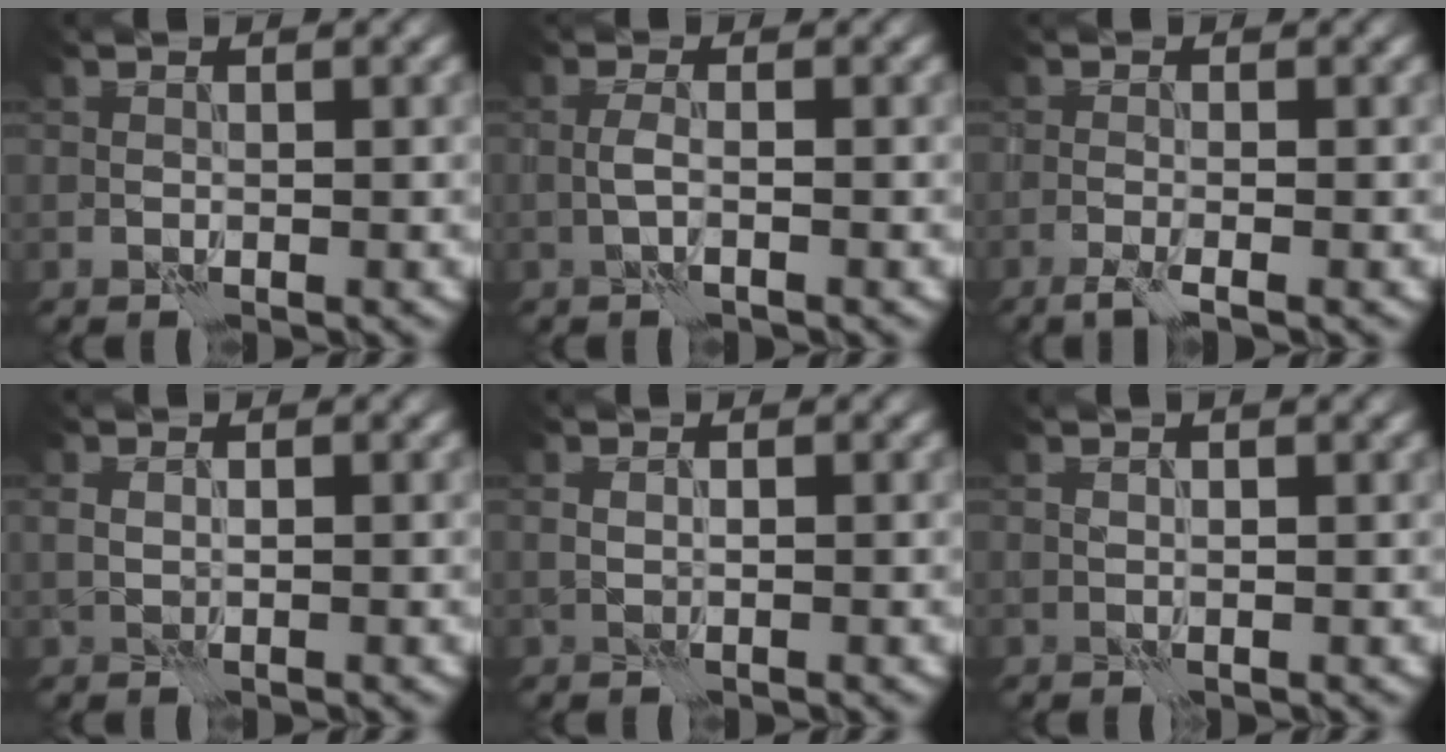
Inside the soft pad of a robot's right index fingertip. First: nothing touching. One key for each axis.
{"total": 0.8, "fx": 0.1, "fy": -0.6, "fz": 0.5, "tx": -0.015, "ty": 0.002, "tz": 0.001}
{"total": 1.7, "fx": -1.2, "fy": -0.2, "fz": 1.2, "tx": -0.028, "ty": -0.004, "tz": -0.027}
{"total": 0.6, "fx": 0.6, "fy": 0.1, "fz": 0.1, "tx": -0.003, "ty": -0.004, "tz": 0.016}
{"total": 0.6, "fx": 0.5, "fy": -0.3, "fz": -0.1, "tx": 0.000, "ty": -0.003, "tz": 0.012}
{"total": 1.3, "fx": 1.2, "fy": -0.6, "fz": 0.2, "tx": -0.004, "ty": -0.002, "tz": 0.021}